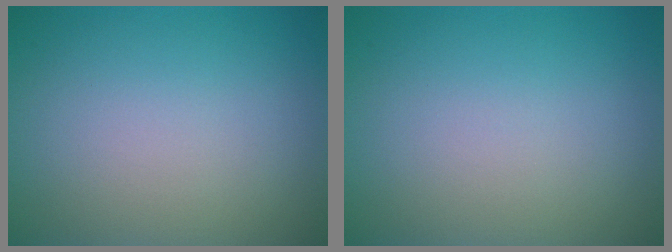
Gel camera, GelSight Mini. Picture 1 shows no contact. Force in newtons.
{"total": 0.0}